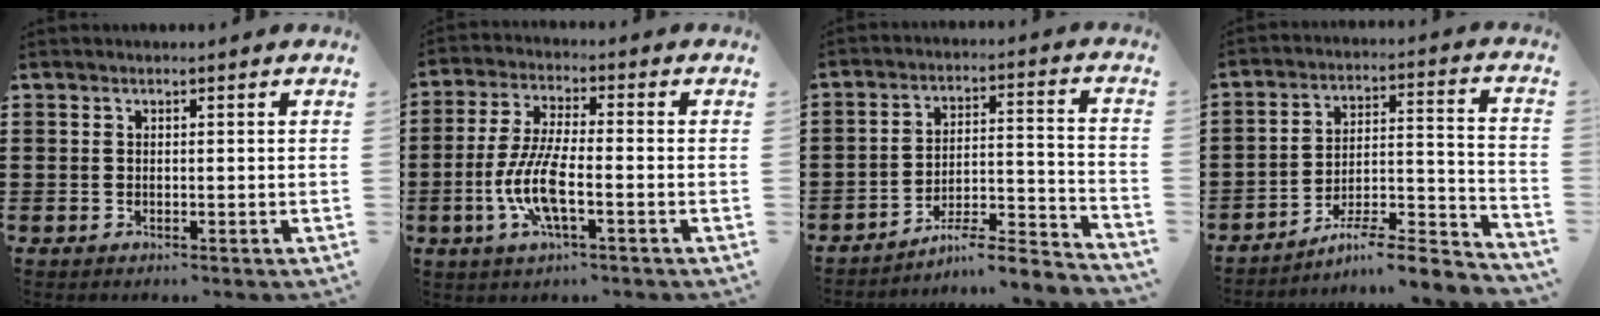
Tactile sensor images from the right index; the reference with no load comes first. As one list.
[{"total": 8.6, "force": [-2.8, 2.3, 7.8], "torque": [-0.178, -0.016, -0.057]}, {"total": 5.7, "force": [-5.2, 0.8, 2.2], "torque": [-0.037, -0.009, -0.105]}, {"total": 6.4, "force": [-5.6, 0.8, 2.9], "torque": [-0.044, -0.005, -0.110]}]